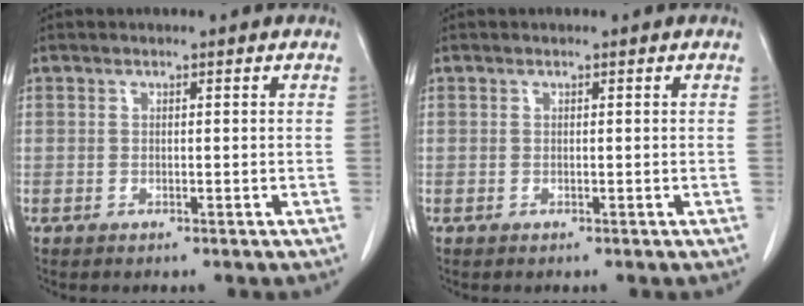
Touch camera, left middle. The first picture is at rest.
{"total": 0.0}